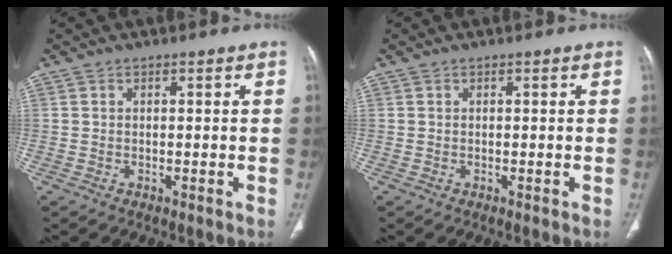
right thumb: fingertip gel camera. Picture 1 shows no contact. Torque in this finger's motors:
{"motor_torque": [0.01, 0.00, -0.10, 0.08, 0.02]}